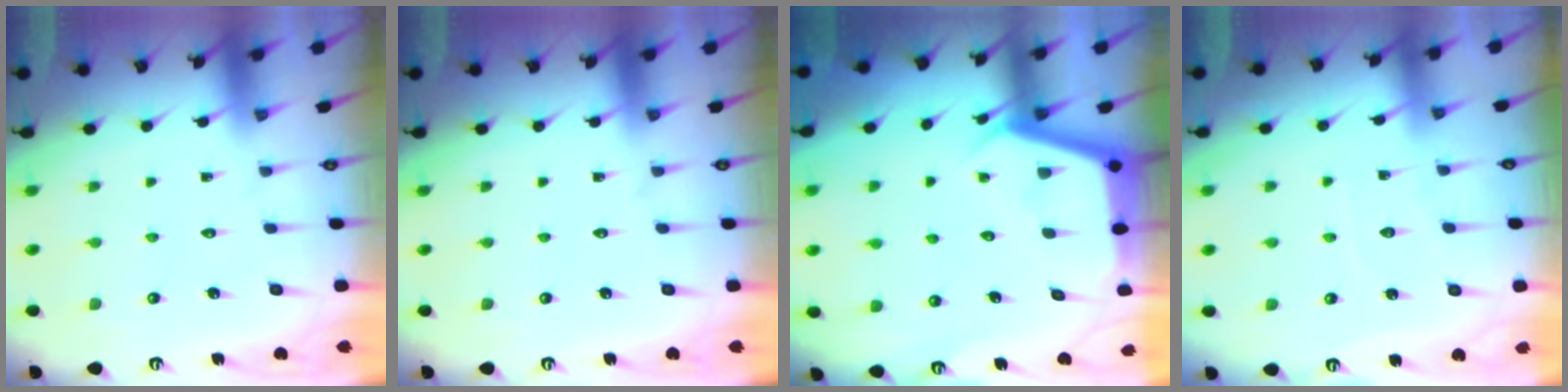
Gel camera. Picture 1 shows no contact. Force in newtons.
{"total": 0.0}
{"total": 3.8, "press": 3.8, "slide": 0.3}
{"total": 4.0, "press": 4.0, "slide": 0.6}